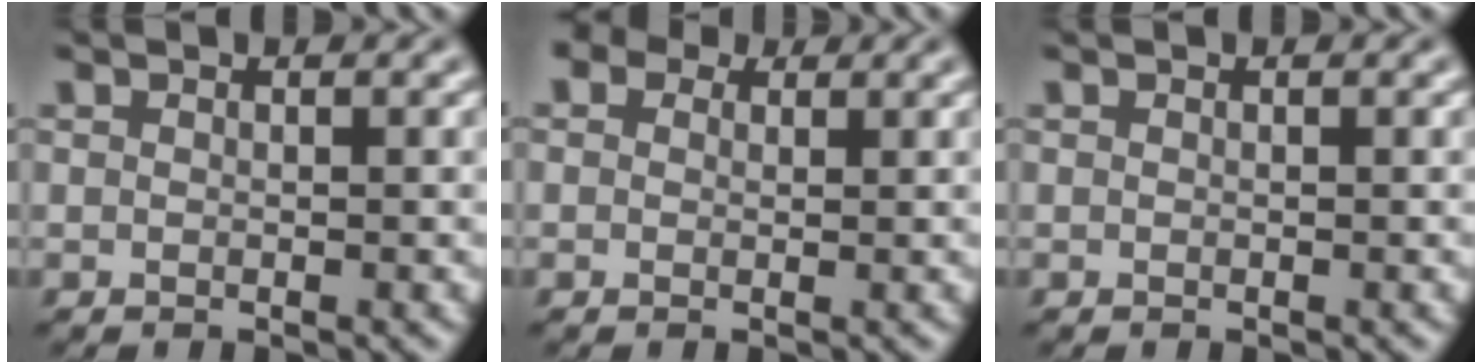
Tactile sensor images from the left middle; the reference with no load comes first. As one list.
[{"total": 2.4, "force": [1.4, 1.5, 1.2], "torque": [-0.022, -0.005, 0.002]}, {"total": 0.0}]